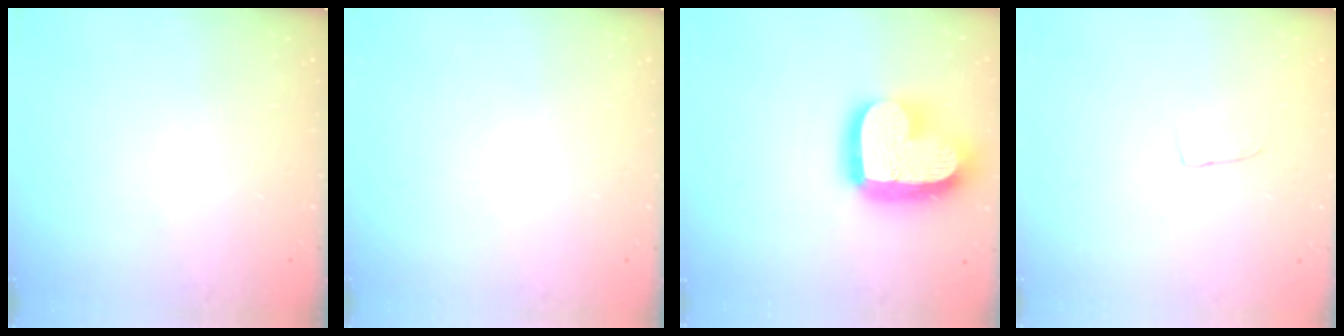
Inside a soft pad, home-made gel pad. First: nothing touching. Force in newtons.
{"total": 0.0}
{"total": 22.4, "press": 22.4, "slide": 1.9}
{"total": 3.2, "press": 3.2, "slide": 0.2}